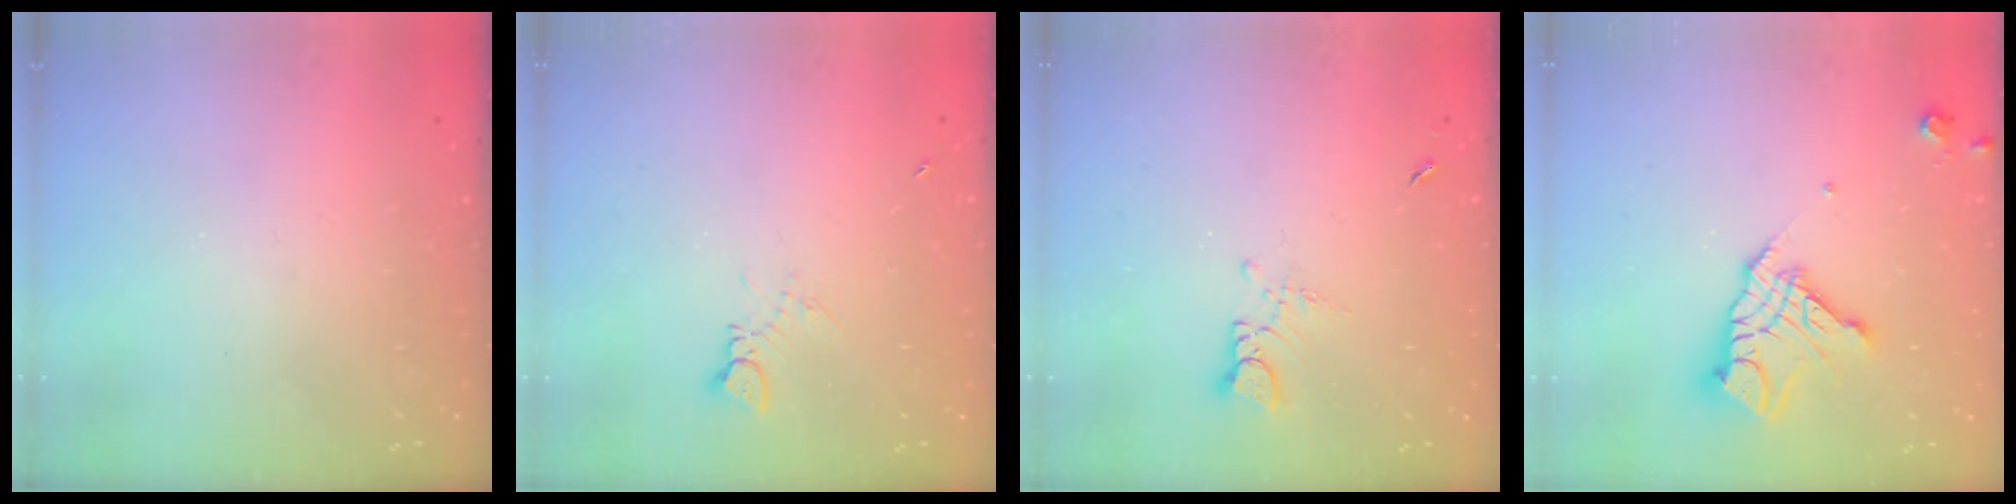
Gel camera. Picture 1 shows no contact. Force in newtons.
{"total": 3.2, "press": 3.2, "slide": 0.4}
{"total": 3.1, "press": 3.1, "slide": 0.3}
{"total": 13.1, "press": 13.1, "slide": 1.3}